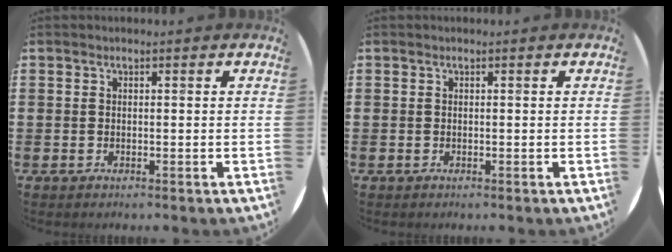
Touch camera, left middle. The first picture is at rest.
{"total": 0.0}